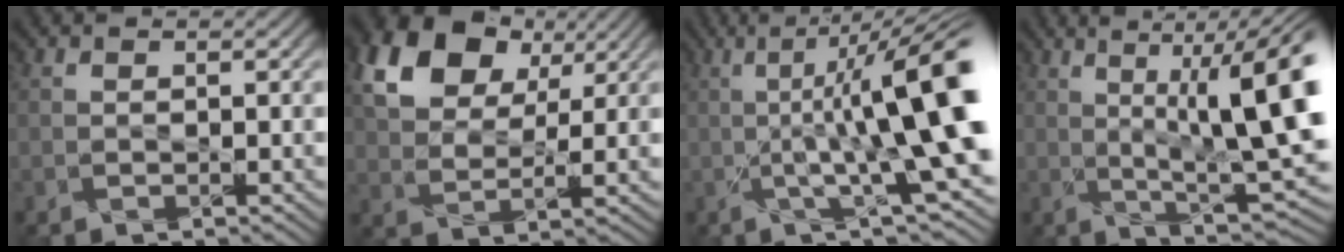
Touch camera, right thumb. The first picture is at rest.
{"total": 12.8, "force": [6.8, 7.7, 7.6], "torque": [-0.168, 0.022, 0.110]}
{"total": 13.7, "force": [-0.5, 2.7, 13.4], "torque": [-0.178, 0.008, -0.005]}
{"total": 15.4, "force": [3.6, 4.3, 14.3], "torque": [-0.192, 0.011, 0.068]}